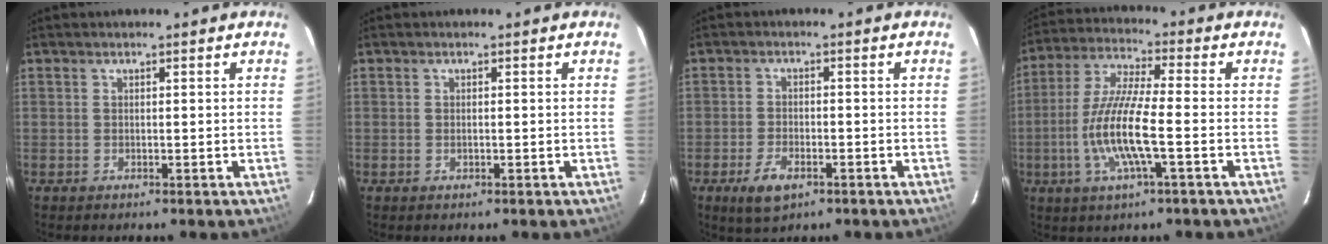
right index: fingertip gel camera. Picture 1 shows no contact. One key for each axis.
{"total": 0.7, "fx": -0.3, "fy": 0.4, "fz": 0.6, "tx": -0.010, "ty": 0.001, "tz": -0.005}
{"total": 5.7, "fx": -3.1, "fy": 2.8, "fz": 3.9, "tx": -0.093, "ty": -0.008, "tz": -0.052}
{"total": 12.3, "fx": -3.3, "fy": 1.5, "fz": 11.8, "tx": -0.246, "ty": -0.004, "tz": -0.066}